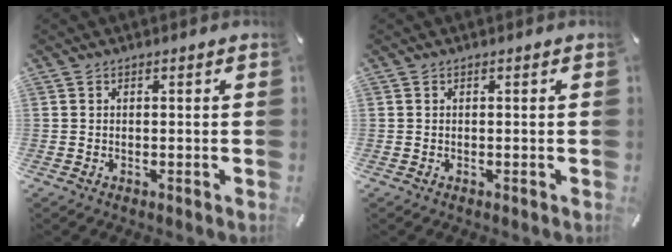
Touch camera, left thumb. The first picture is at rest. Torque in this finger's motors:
{"motor_torque": [0.00, 0.00, -0.01, -0.01, 0.00]}